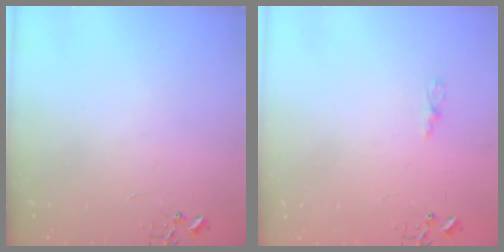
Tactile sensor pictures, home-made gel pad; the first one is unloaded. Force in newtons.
{"total": 2.9, "press": 2.9, "slide": 0.4}